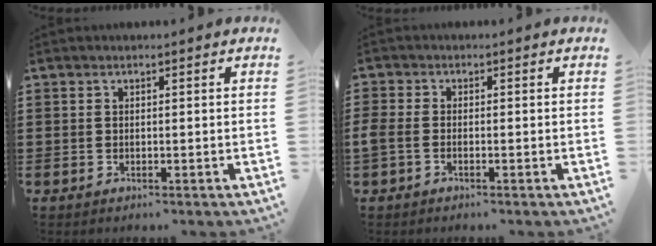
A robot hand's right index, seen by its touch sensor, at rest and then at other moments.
{"total": 1.1, "force": [-0.6, 0.5, 0.7], "torque": [-0.023, -0.004, -0.014]}